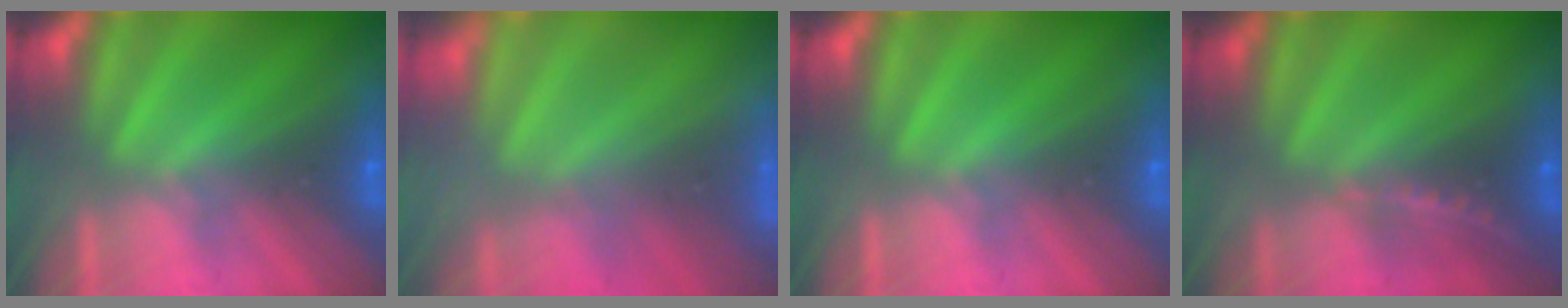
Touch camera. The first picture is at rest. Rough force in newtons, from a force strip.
{"total": 8.7}
{"total": 0.0}
{"total": 4.9}